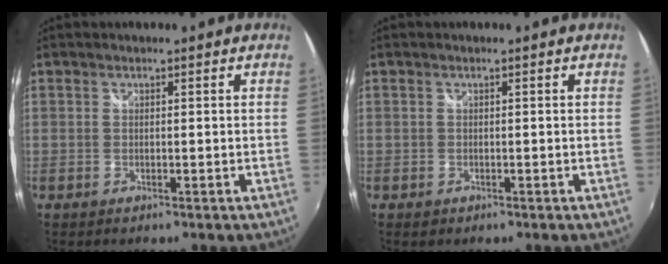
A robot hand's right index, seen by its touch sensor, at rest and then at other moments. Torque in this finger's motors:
{"motor_torque": [-0.15, 0.12, 0.00, -0.02]}